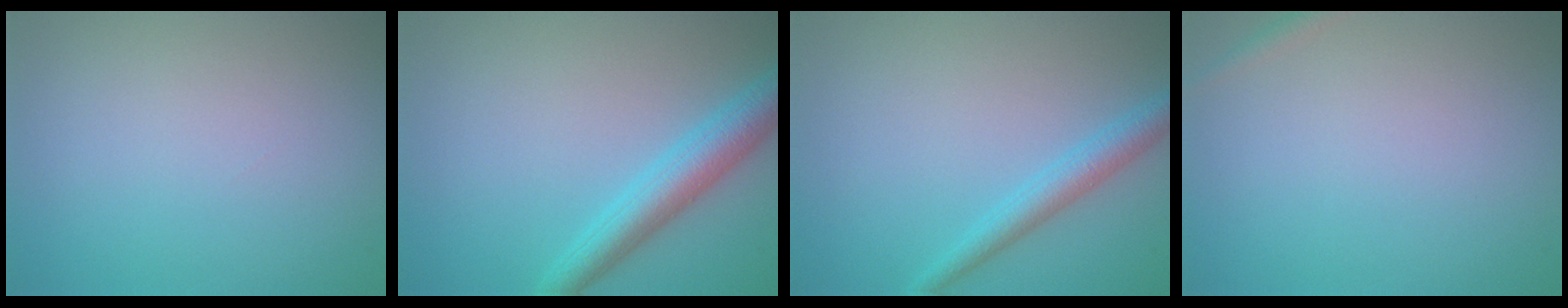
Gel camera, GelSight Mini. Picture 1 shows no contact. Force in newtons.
{"total": 4.0, "press": 4.0, "slide": 0.1}
{"total": 2.5, "press": 2.5, "slide": 0.0}
{"total": 0.8, "press": 0.8, "slide": 0.1}